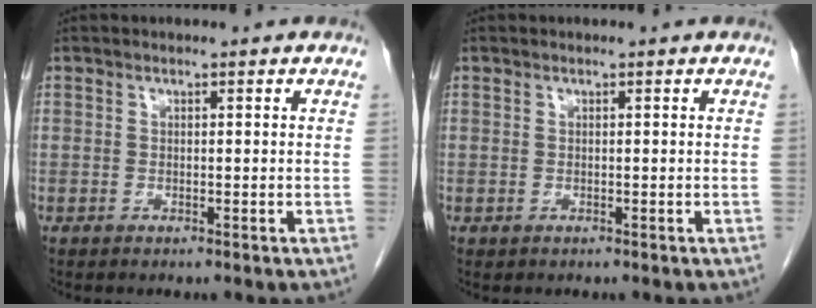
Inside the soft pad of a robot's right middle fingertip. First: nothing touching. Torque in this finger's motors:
{"motor_torque": [0.33, -0.05, -0.02, -0.01]}